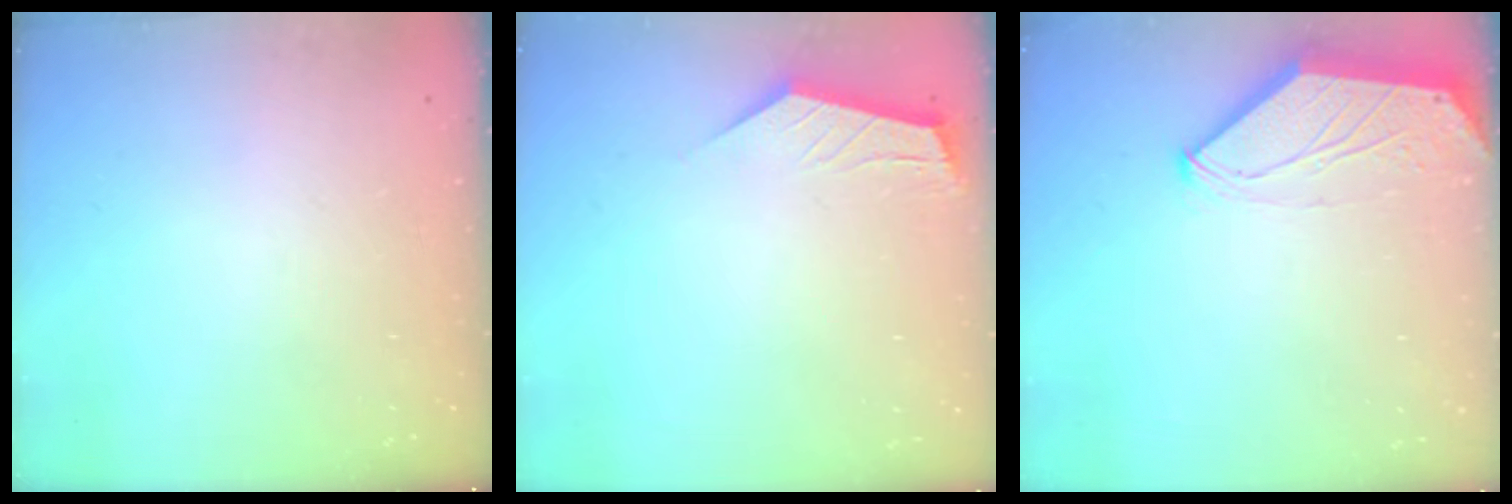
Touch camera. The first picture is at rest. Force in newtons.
{"total": 1.7, "press": 1.7, "slide": 0.1}
{"total": 0.0}